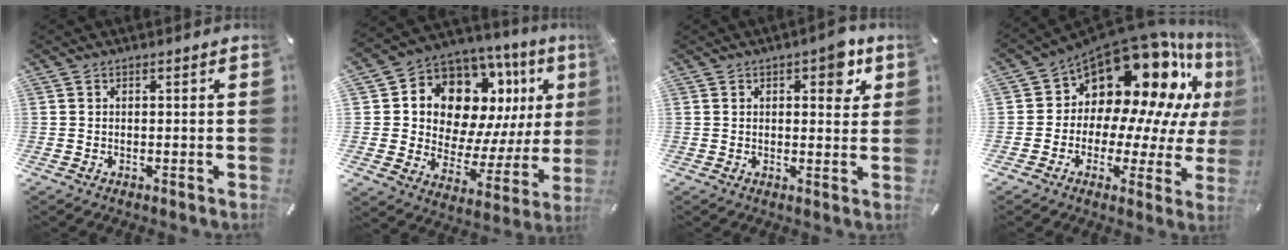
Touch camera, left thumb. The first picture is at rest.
{"total": 13.9, "force": [8.0, 9.3, 6.5], "torque": [-0.110, -0.073, 0.145]}
{"total": 6.2, "force": [2.8, 3.2, 4.5], "torque": [-0.040, -0.012, 0.037]}
{"total": 17.1, "force": [12.3, 8.8, 8.0], "torque": [-0.133, -0.117, 0.214]}